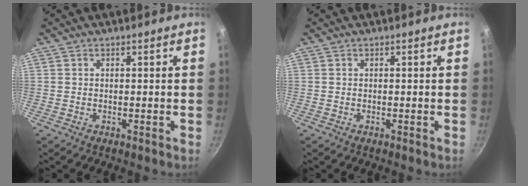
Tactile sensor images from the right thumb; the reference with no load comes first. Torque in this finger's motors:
{"motor_torque": [-0.03, -0.03, 0.04, 0.03, -0.01]}